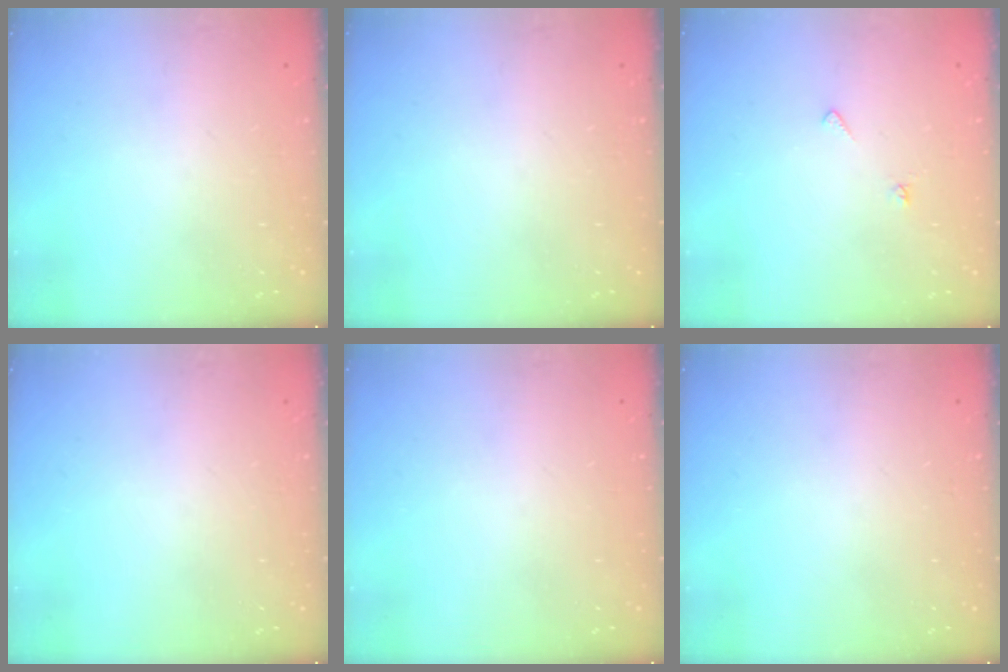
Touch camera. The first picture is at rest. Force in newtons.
{"total": 0.0}
{"total": 3.6, "press": 3.5, "slide": 0.4}
{"total": 0.0}
{"total": 0.0}
{"total": 0.0}